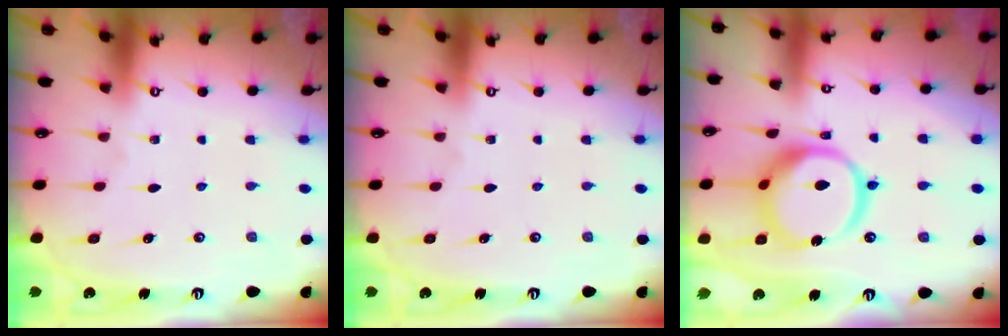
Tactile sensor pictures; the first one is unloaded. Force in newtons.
{"total": 0.0}
{"total": 17.3, "press": 17.2, "slide": 1.8}